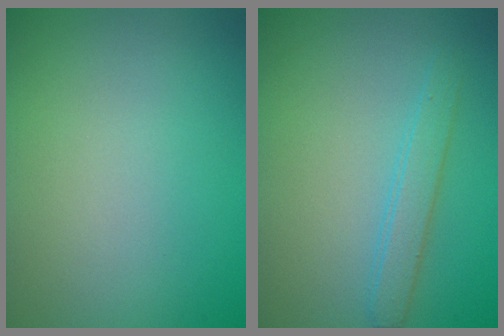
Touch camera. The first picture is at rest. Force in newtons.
{"total": 2.0, "press": 2.0, "slide": 0.0}